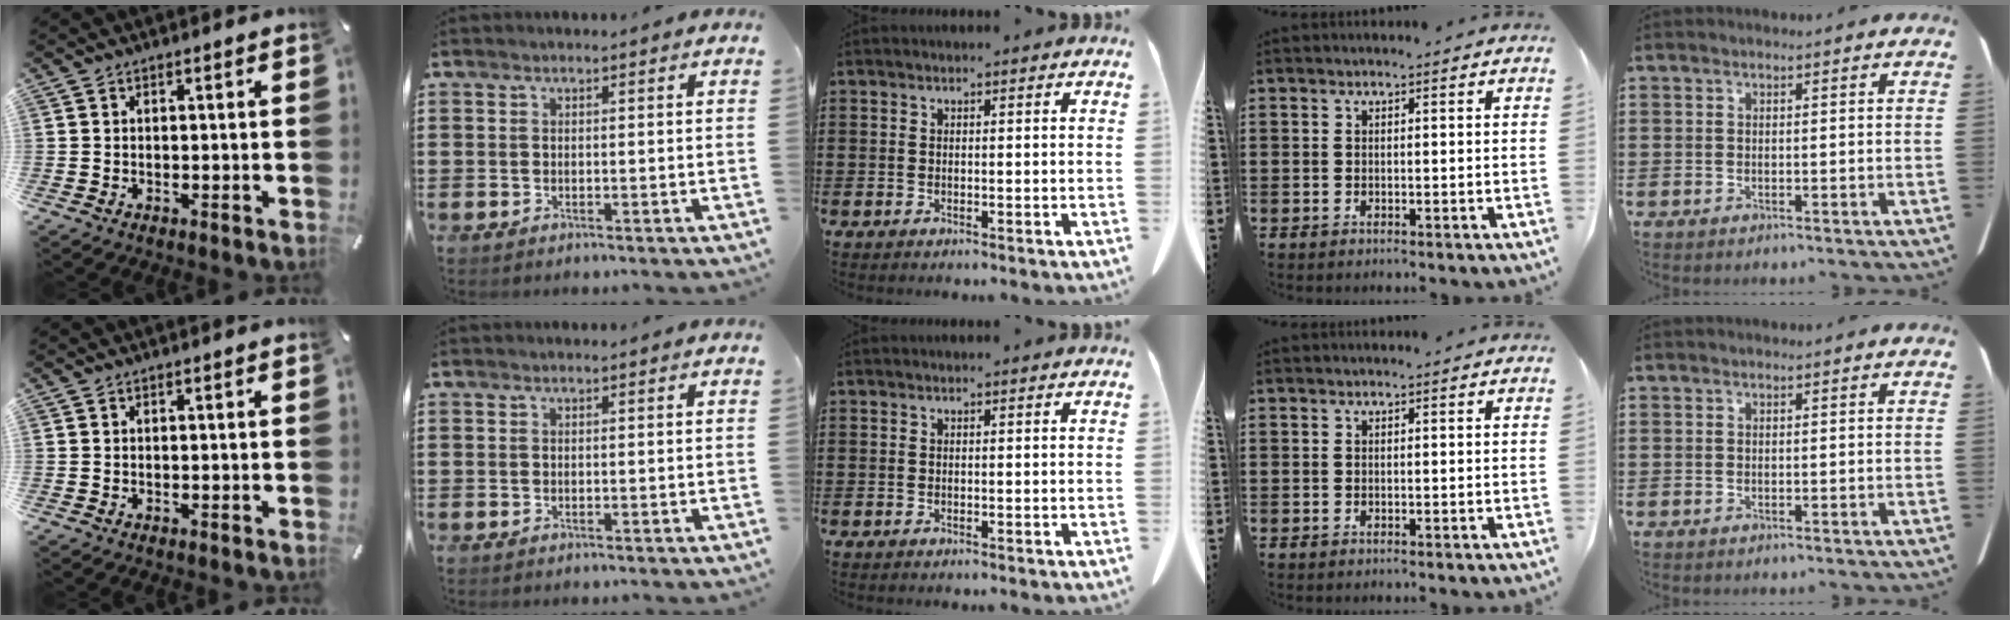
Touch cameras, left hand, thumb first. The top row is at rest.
{}